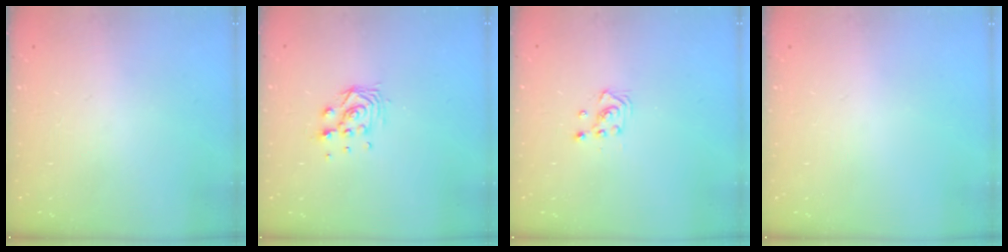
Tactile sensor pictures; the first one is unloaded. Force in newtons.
{"total": 7.5, "press": 7.5, "slide": 0.4}
{"total": 3.1, "press": 3.1, "slide": 0.3}
{"total": 0.0}